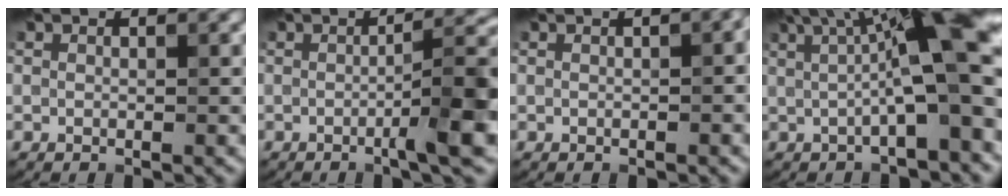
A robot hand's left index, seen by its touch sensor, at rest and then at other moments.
{"total": 6.7, "force": [-1.5, 1.1, 6.4], "torque": [-0.086, 0.013, -0.032]}
{"total": 1.4, "force": [0.0, 0.4, 1.4], "torque": [-0.013, 0.005, 0.004]}
{"total": 12.3, "force": [1.7, 2.8, 11.8], "torque": [-0.144, 0.028, 0.024]}